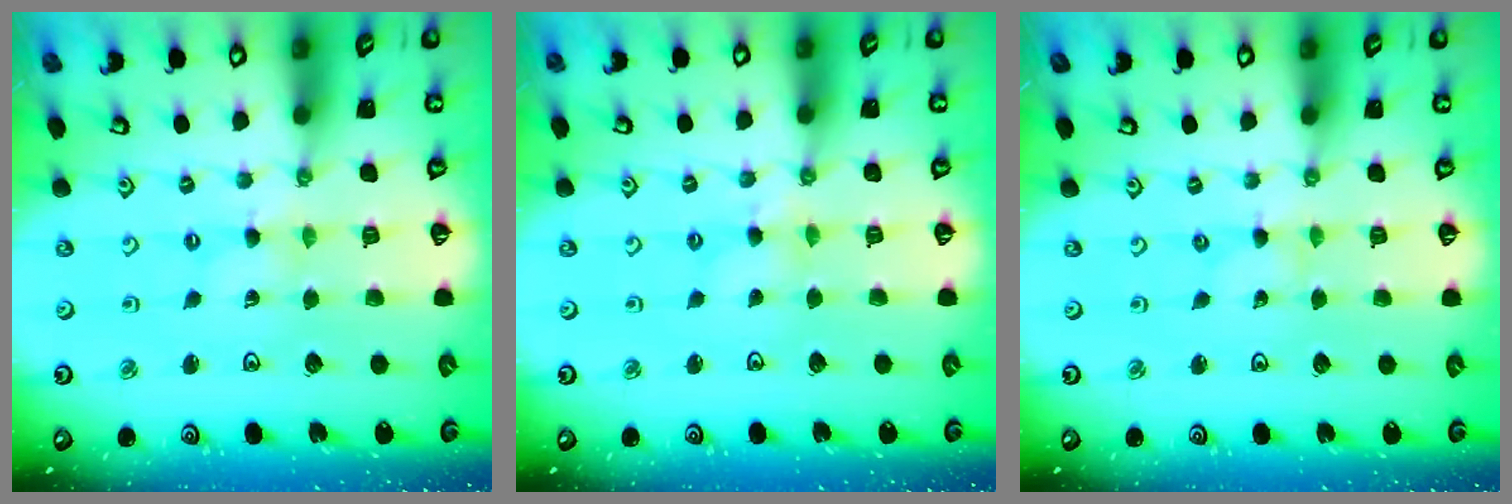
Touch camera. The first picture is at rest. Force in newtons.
{"total": 2.5, "press": 2.5, "slide": 0.3}
{"total": 0.0}